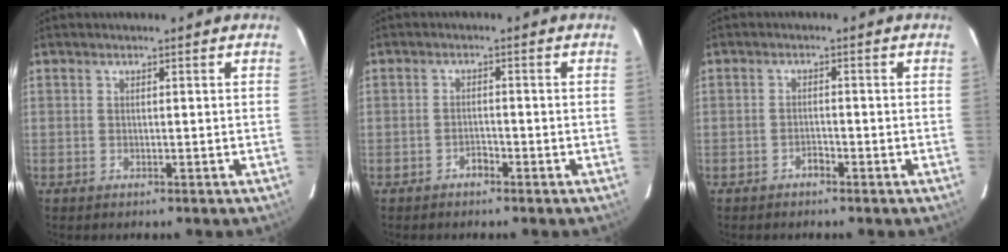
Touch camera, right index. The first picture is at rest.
{"total": 1.5, "force": [-1.2, 0.7, 0.7], "torque": [-0.008, 0.004, -0.019]}
{"total": 1.3, "force": [-1.1, 0.5, 0.6], "torque": [-0.008, 0.003, -0.018]}